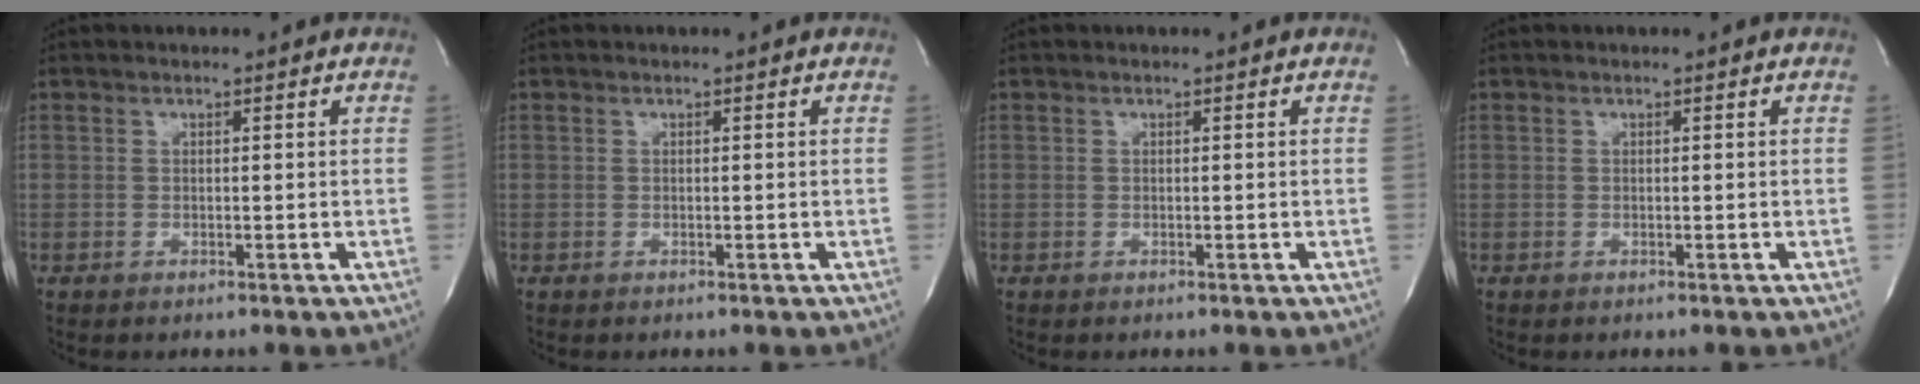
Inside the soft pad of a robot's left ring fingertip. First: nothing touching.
{"total": 0.0}
{"total": 0.0}
{"total": 0.0}